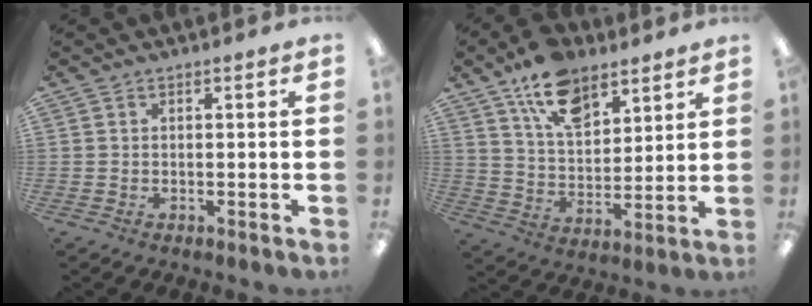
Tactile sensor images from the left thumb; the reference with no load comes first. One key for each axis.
{"total": 13.8, "fx": 9.3, "fy": 7.5, "fz": 6.9, "tx": -0.112, "ty": -0.043, "tz": 0.170}